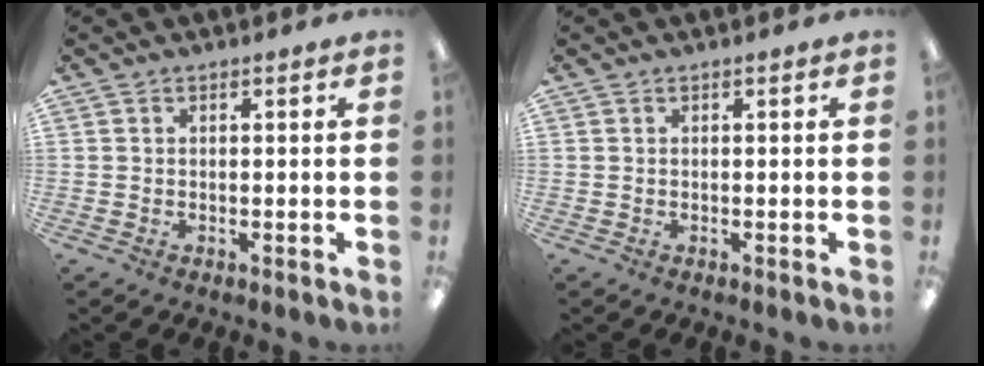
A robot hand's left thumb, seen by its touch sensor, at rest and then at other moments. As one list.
[{"total": 0.0}]